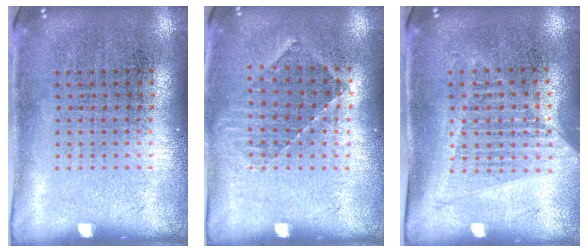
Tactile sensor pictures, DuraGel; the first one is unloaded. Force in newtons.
{"total": 1.0, "press": 0.9, "slide": 0.2}
{"total": 1.2, "press": 1.1, "slide": 0.5}